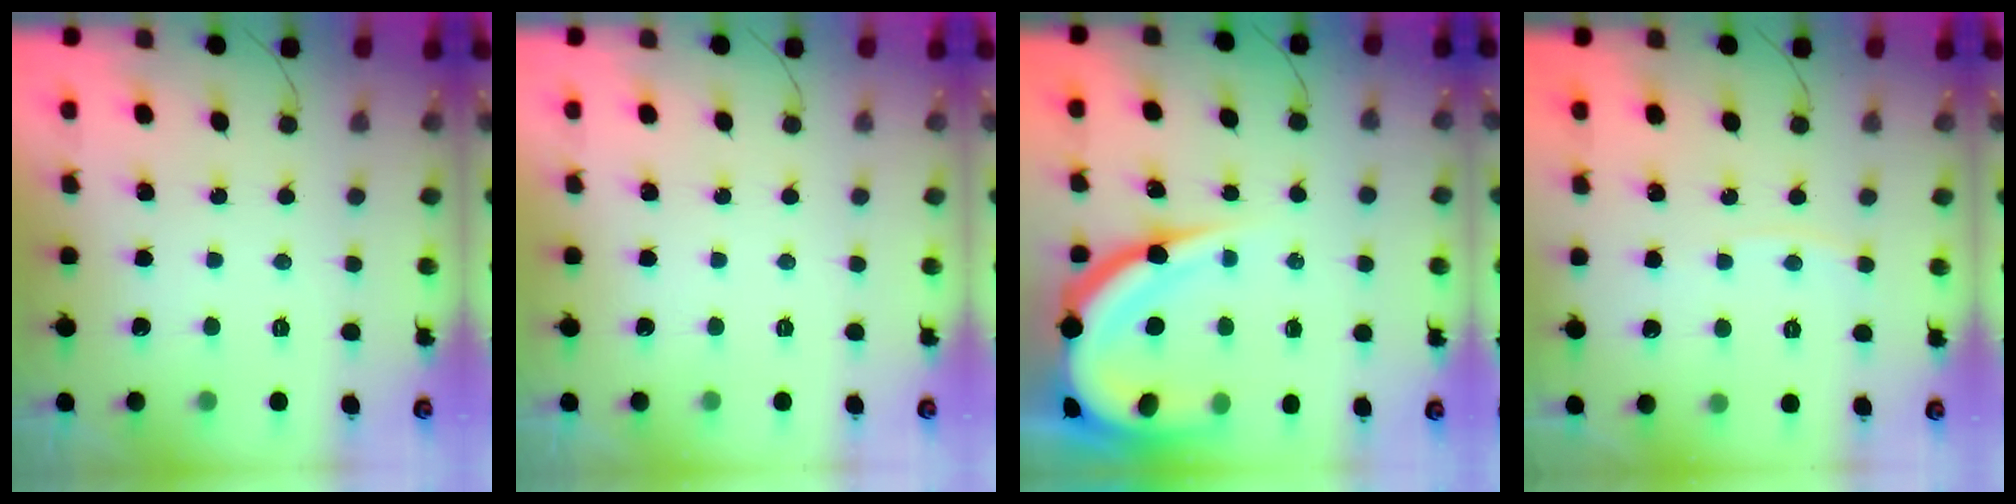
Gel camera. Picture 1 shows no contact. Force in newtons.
{"total": 0.0}
{"total": 17.9, "press": 17.8, "slide": 2.0}
{"total": 2.7, "press": 2.7, "slide": 0.4}